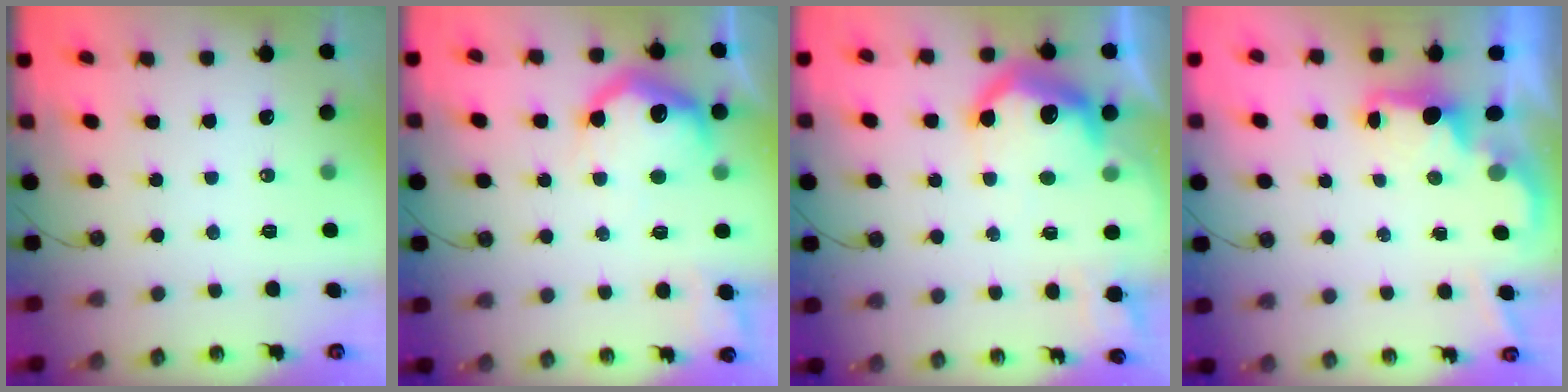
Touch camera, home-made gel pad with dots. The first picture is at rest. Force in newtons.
{"total": 16.8, "press": 16.7, "slide": 1.2}
{"total": 16.6, "press": 16.6, "slide": 0.9}
{"total": 1.9, "press": 1.7, "slide": 0.7}